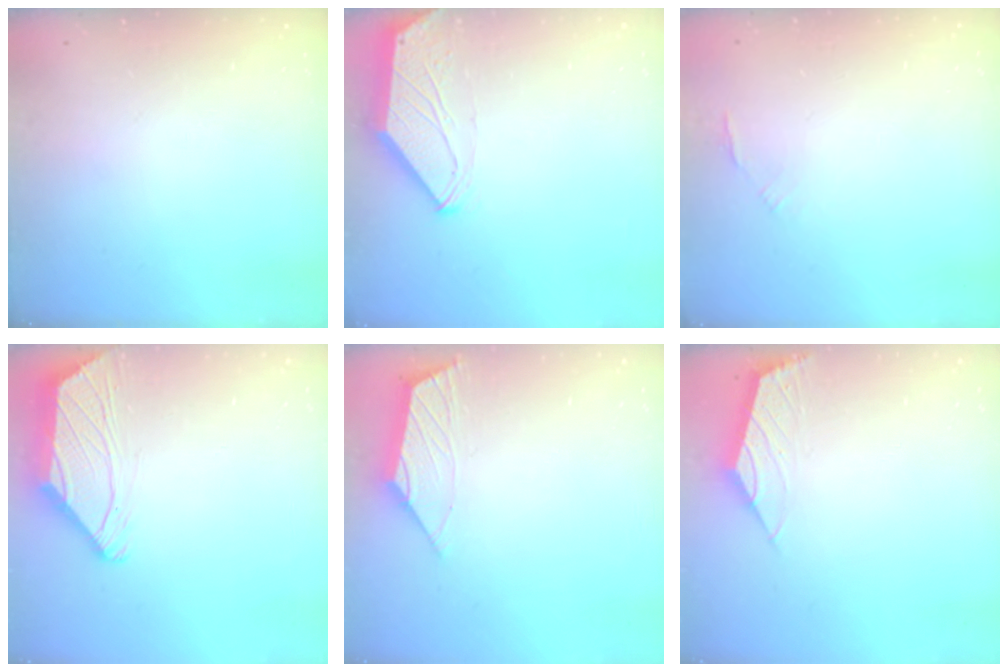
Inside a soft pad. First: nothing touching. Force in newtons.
{"total": 0.0}
{"total": 1.4, "press": 1.3, "slide": 0.5}
{"total": 2.3, "press": 2.2, "slide": 0.6}
{"total": 2.9, "press": 2.8, "slide": 0.5}
{"total": 2.1, "press": 2.0, "slide": 0.7}